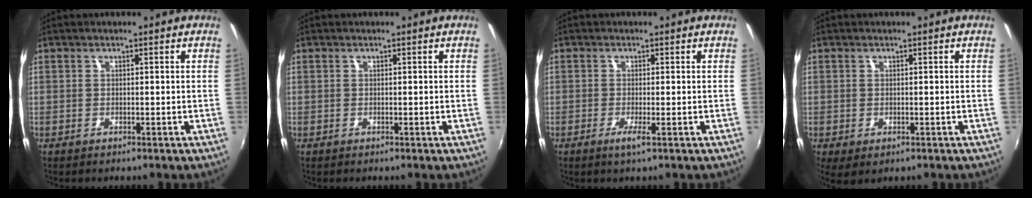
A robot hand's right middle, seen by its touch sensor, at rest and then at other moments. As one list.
[{"total": 0.0}, {"total": 1.9, "force": [-0.9, -0.3, 1.7], "torque": [-0.036, -0.005, -0.019]}, {"total": 2.5, "force": [-0.6, 1.3, 2.0], "torque": [-0.039, -0.010, -0.004]}]